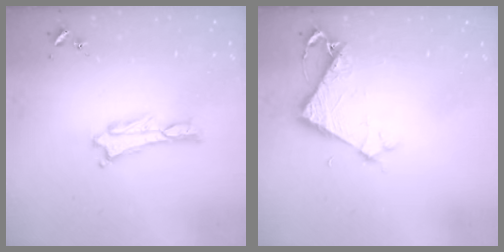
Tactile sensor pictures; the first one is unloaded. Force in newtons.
{"total": 5.1, "press": 5.1, "slide": 0.4}